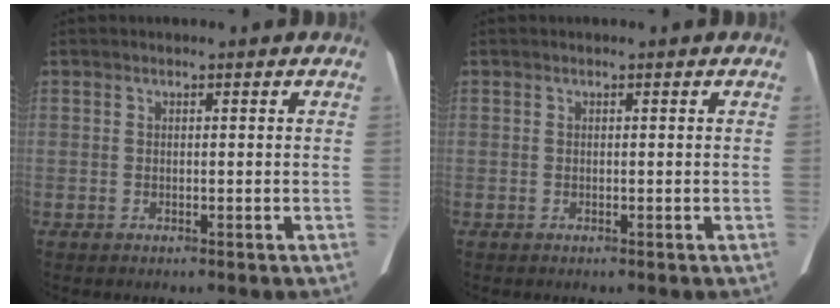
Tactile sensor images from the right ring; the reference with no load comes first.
{"total": 0.0}